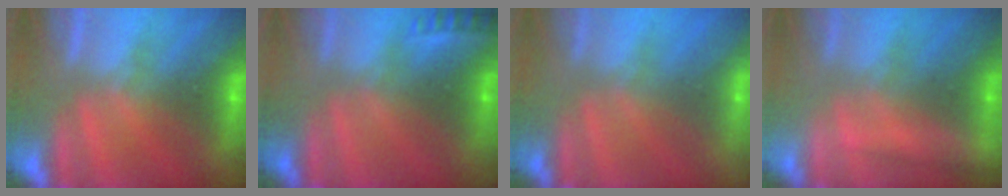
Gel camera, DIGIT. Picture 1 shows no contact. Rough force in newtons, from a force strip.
{"total": 2.3}
{"total": 2.9}
{"total": 2.3}